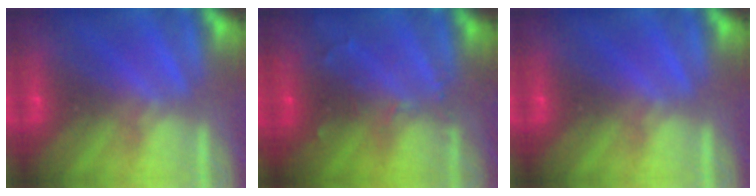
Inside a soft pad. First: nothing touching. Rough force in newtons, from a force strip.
{"total": 2.8}
{"total": 0.0}